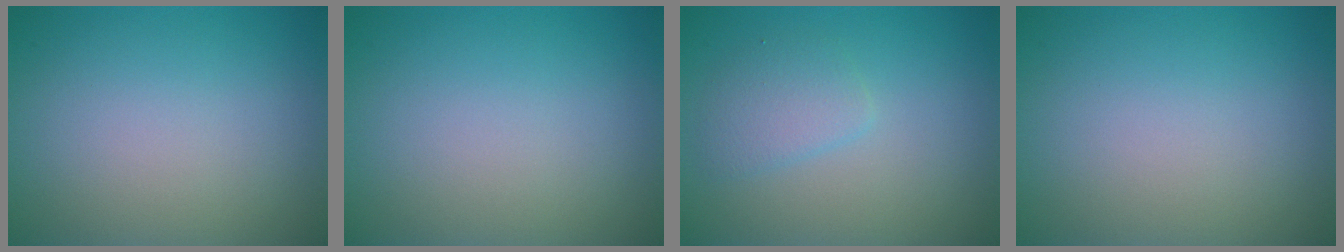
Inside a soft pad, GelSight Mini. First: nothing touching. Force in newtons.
{"total": 0.0}
{"total": 2.0, "press": 2.0, "slide": 0.0}
{"total": 0.0}